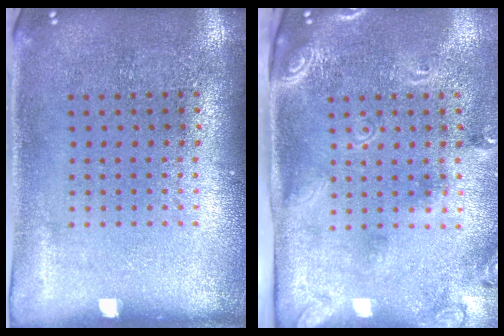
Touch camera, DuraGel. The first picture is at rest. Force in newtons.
{"total": 2.5, "press": 1.7, "slide": 1.9}